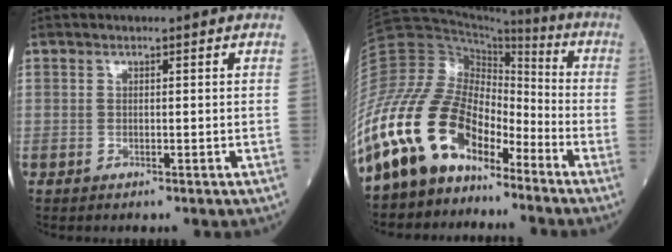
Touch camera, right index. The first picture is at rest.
{"total": 17.5, "force": [-12.3, 8.4, 9.2], "torque": [-0.200, 0.043, -0.233]}